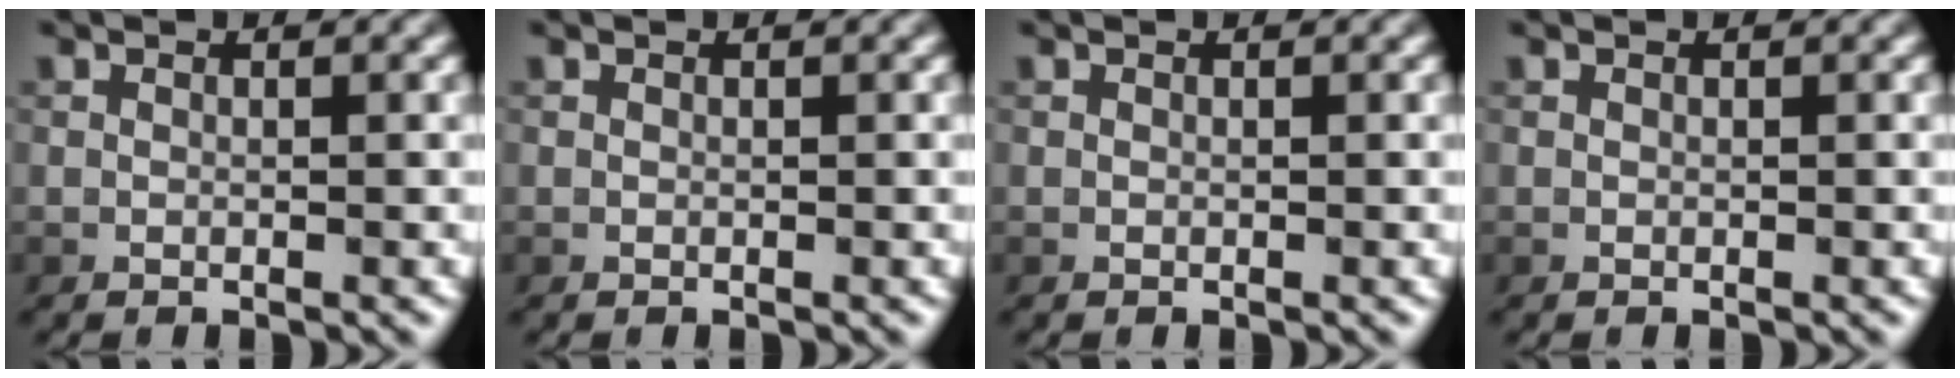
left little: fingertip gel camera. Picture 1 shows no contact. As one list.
[{"total": 0.0}, {"total": 0.0}, {"total": 0.0}]